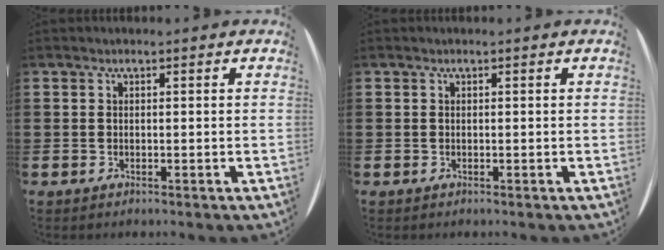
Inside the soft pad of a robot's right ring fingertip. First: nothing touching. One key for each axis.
{"total": 0.0}